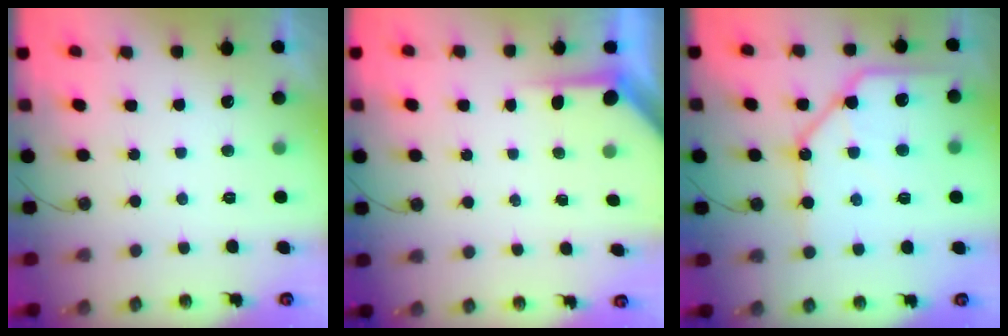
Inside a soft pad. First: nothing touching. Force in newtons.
{"total": 3.6, "press": 3.6, "slide": 0.4}
{"total": 14.2, "press": 14.1, "slide": 1.9}